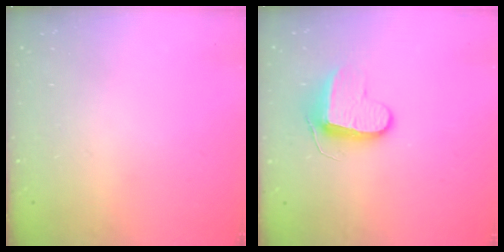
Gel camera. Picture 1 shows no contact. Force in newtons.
{"total": 9.4, "press": 9.4, "slide": 0.5}